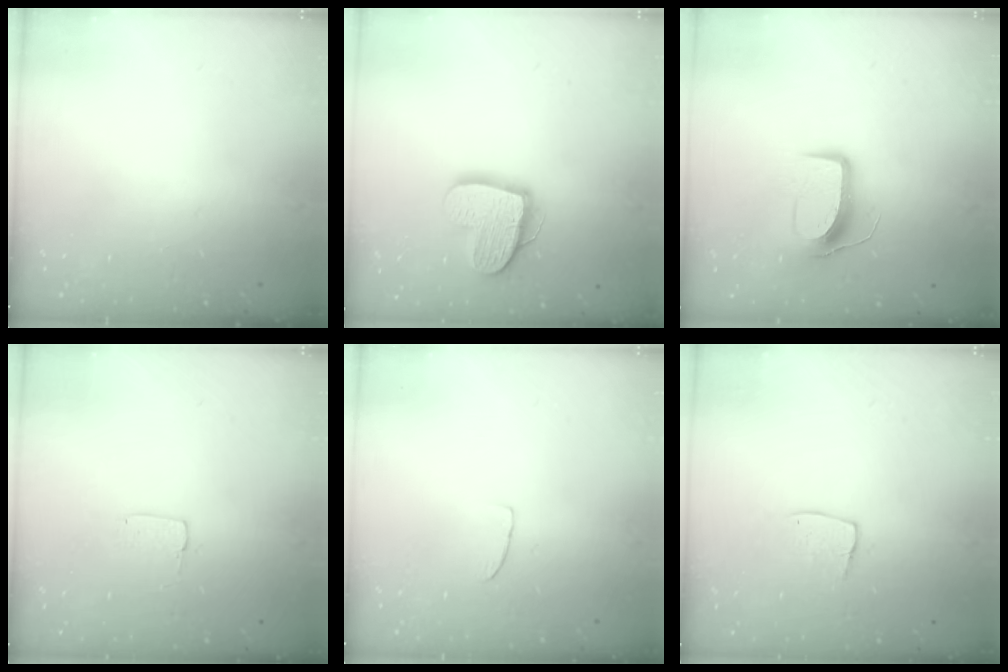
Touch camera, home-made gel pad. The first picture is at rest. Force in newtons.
{"total": 15.0, "press": 15.0, "slide": 1.1}
{"total": 9.6, "press": 9.6, "slide": 0.2}
{"total": 2.9, "press": 2.9, "slide": 0.2}
{"total": 2.6, "press": 2.6, "slide": 0.2}
{"total": 5.9, "press": 5.9, "slide": 0.4}